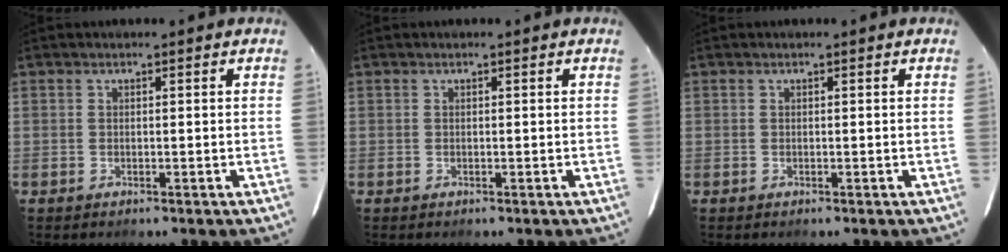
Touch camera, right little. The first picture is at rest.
{"total": 0.0}
{"total": 0.0}